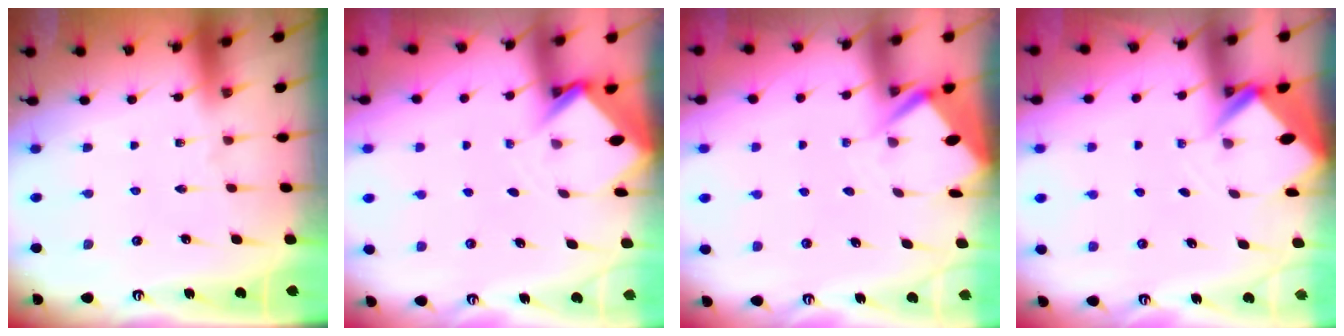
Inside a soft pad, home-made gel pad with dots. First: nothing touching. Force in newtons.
{"total": 2.9, "press": 2.9, "slide": 0.2}
{"total": 3.6, "press": 3.6, "slide": 0.3}
{"total": 2.7, "press": 2.7, "slide": 0.1}